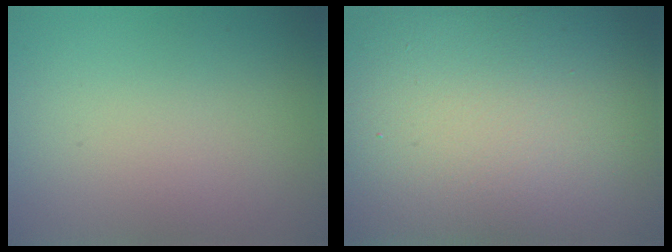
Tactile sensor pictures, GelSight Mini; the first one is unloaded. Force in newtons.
{"total": 20.6, "press": 20.6, "slide": 1.3}